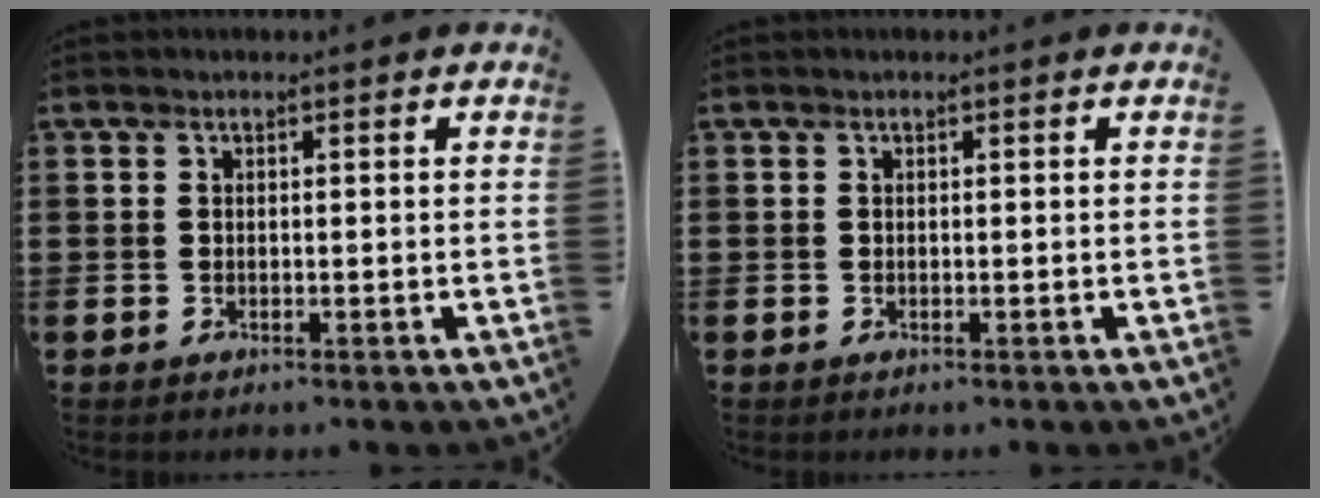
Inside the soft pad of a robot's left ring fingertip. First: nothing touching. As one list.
[{"total": 0.0}]